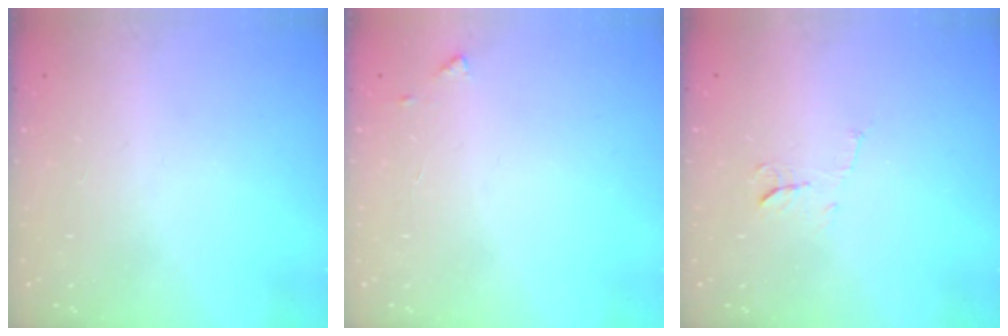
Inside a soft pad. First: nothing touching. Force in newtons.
{"total": 4.5, "press": 4.4, "slide": 0.5}
{"total": 5.6, "press": 5.6, "slide": 0.4}